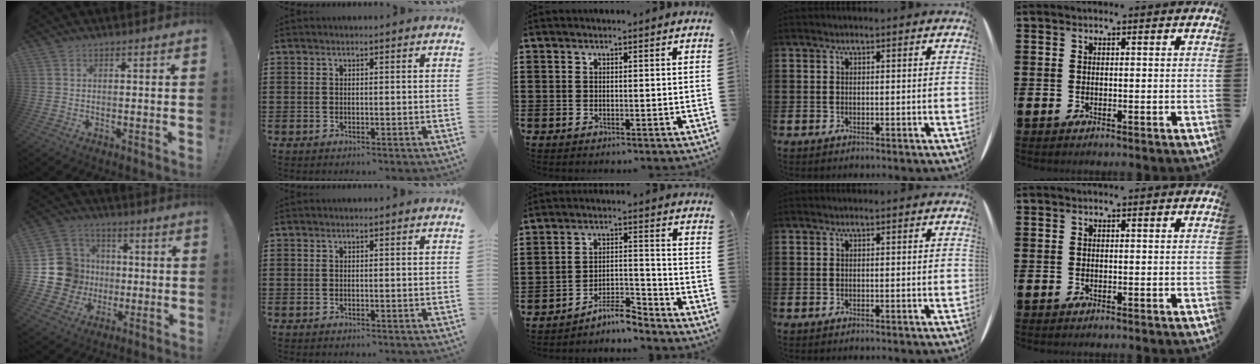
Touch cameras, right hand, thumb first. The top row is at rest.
{"thumb": {"total": 14.6, "force": [-1.2, 13.8, 4.6], "torque": [-0.052, 0.020, -0.002]}, "middle": {"total": 5.4, "force": [-5.2, 0.5, 1.3], "torque": [-0.031, 0.005, -0.107]}}